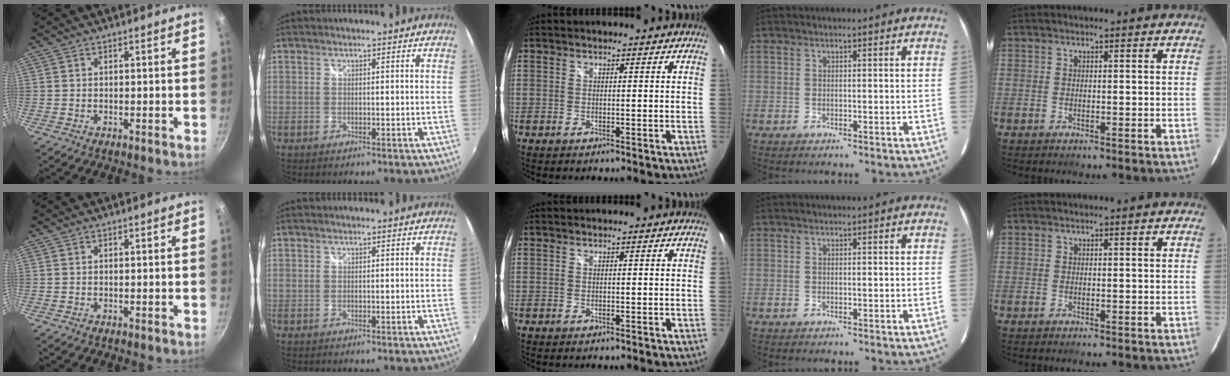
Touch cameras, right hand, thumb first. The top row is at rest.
{}